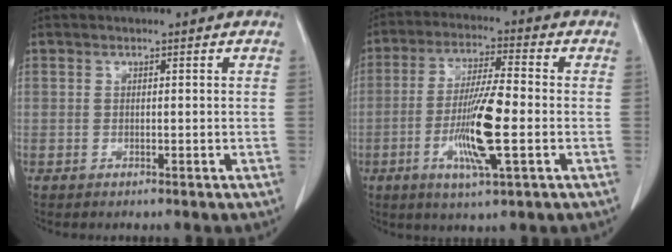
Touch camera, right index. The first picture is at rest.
{"total": 11.3, "force": [-2.7, 0.9, 10.9], "torque": [-0.209, -0.012, -0.055]}